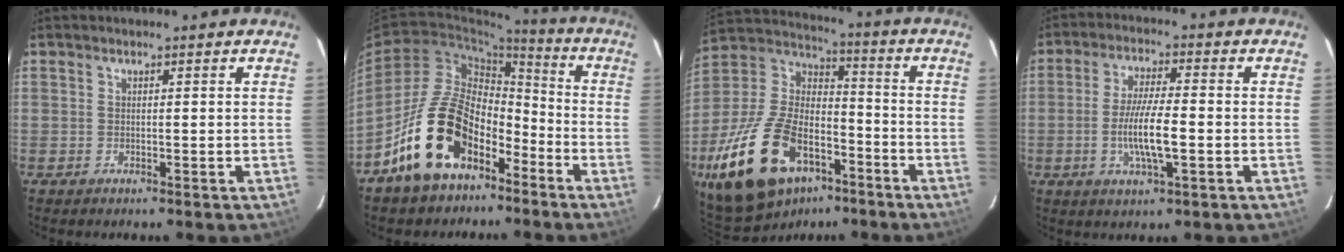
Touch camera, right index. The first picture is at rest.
{"total": 17.8, "force": [-10.5, 10.4, 10.0], "torque": [-0.184, 0.021, -0.165]}
{"total": 25.6, "force": [-13.6, 14.3, 16.2], "torque": [-0.345, -0.001, -0.225]}
{"total": 8.5, "force": [-2.0, 1.5, 8.1], "torque": [-0.157, -0.007, -0.037]}